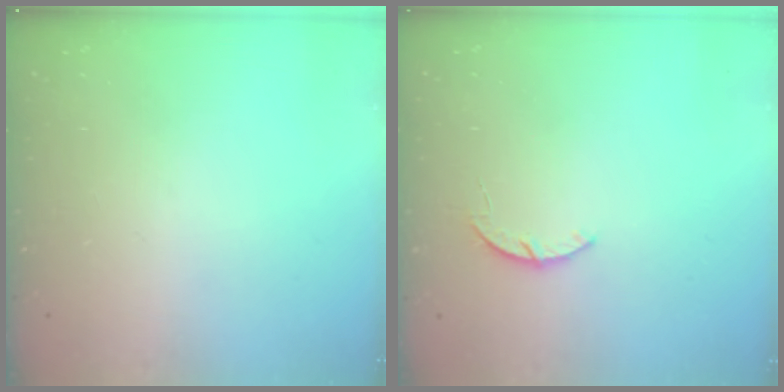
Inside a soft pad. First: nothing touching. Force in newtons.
{"total": 3.2, "press": 3.2, "slide": 0.4}